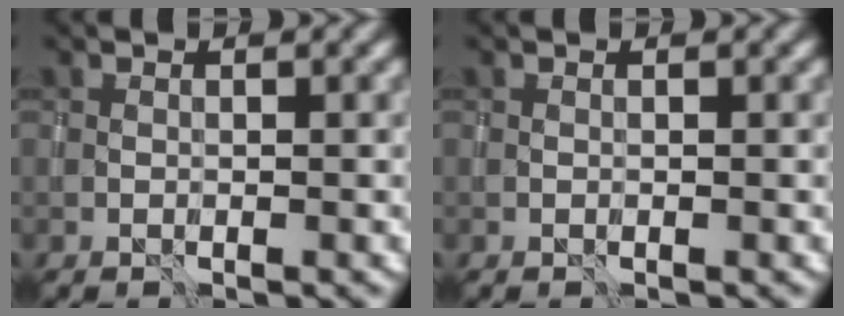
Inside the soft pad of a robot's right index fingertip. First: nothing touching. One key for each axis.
{"total": 0.0}